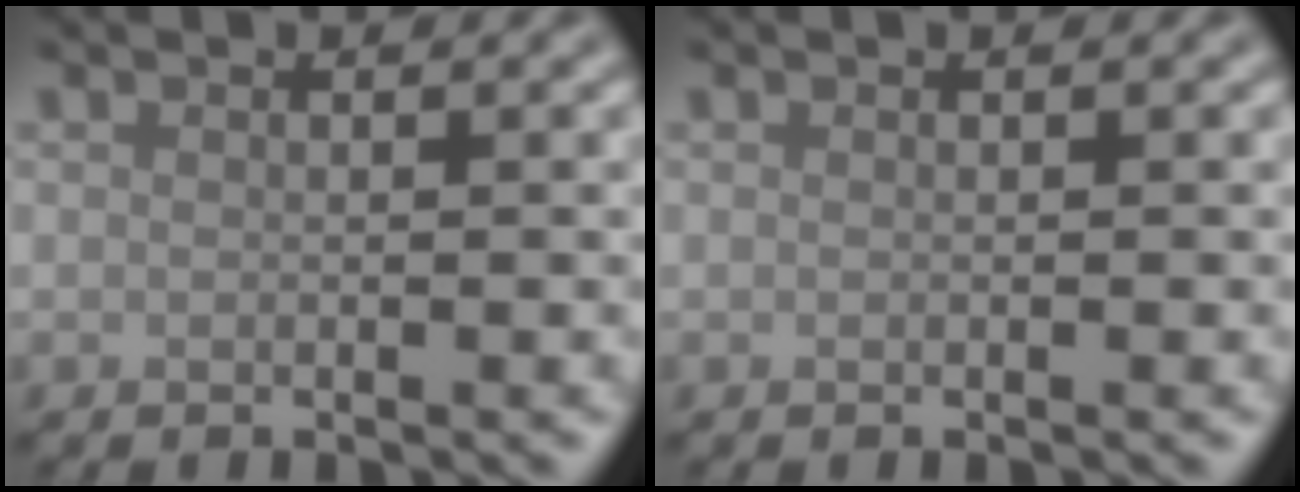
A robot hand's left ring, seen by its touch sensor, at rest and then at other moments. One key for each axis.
{"total": 0.0}